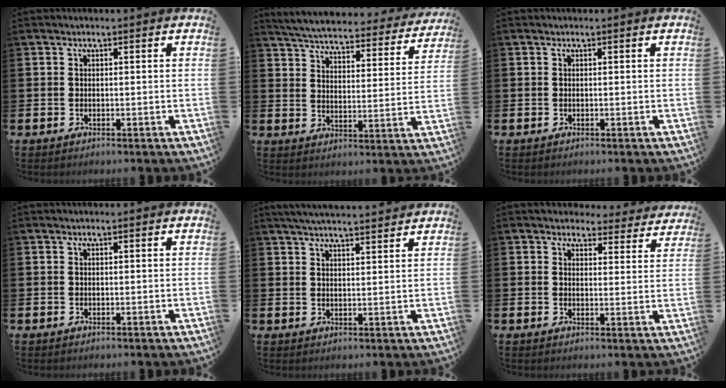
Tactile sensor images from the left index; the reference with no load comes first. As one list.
[{"total": 5.1, "force": [4.9, 0.7, 1.4], "torque": [-0.055, -0.036, 0.079]}, {"total": 0.0}, {"total": 0.0}, {"total": 4.0, "force": [3.9, -0.1, 0.7], "torque": [-0.022, -0.014, 0.071]}, {"total": 3.7, "force": [3.4, 1.5, 0.0], "torque": [0.002, -0.024, 0.056]}]